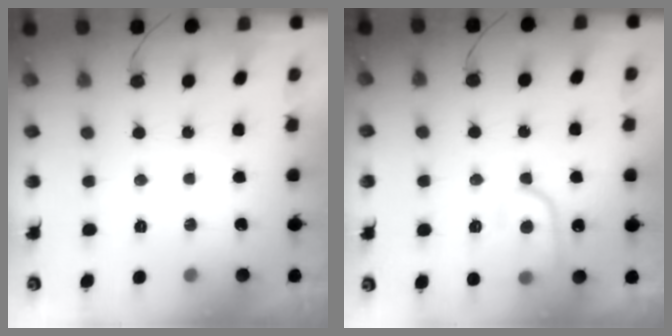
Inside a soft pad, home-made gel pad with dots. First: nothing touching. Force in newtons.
{"total": 11.2, "press": 11.1, "slide": 1.1}